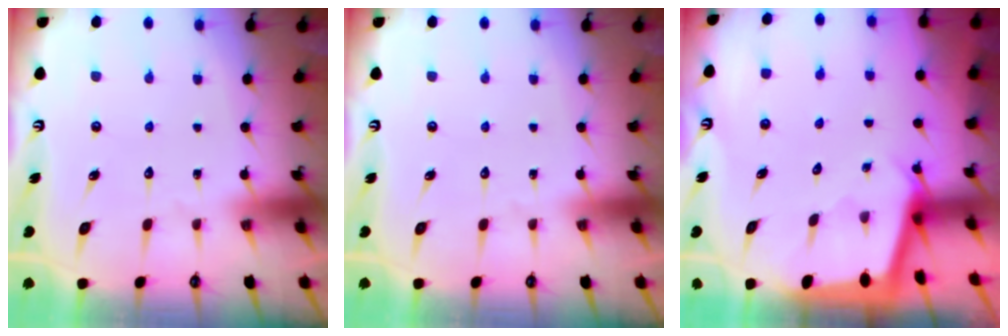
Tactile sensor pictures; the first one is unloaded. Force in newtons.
{"total": 0.0}
{"total": 1.9, "press": 1.9, "slide": 0.1}